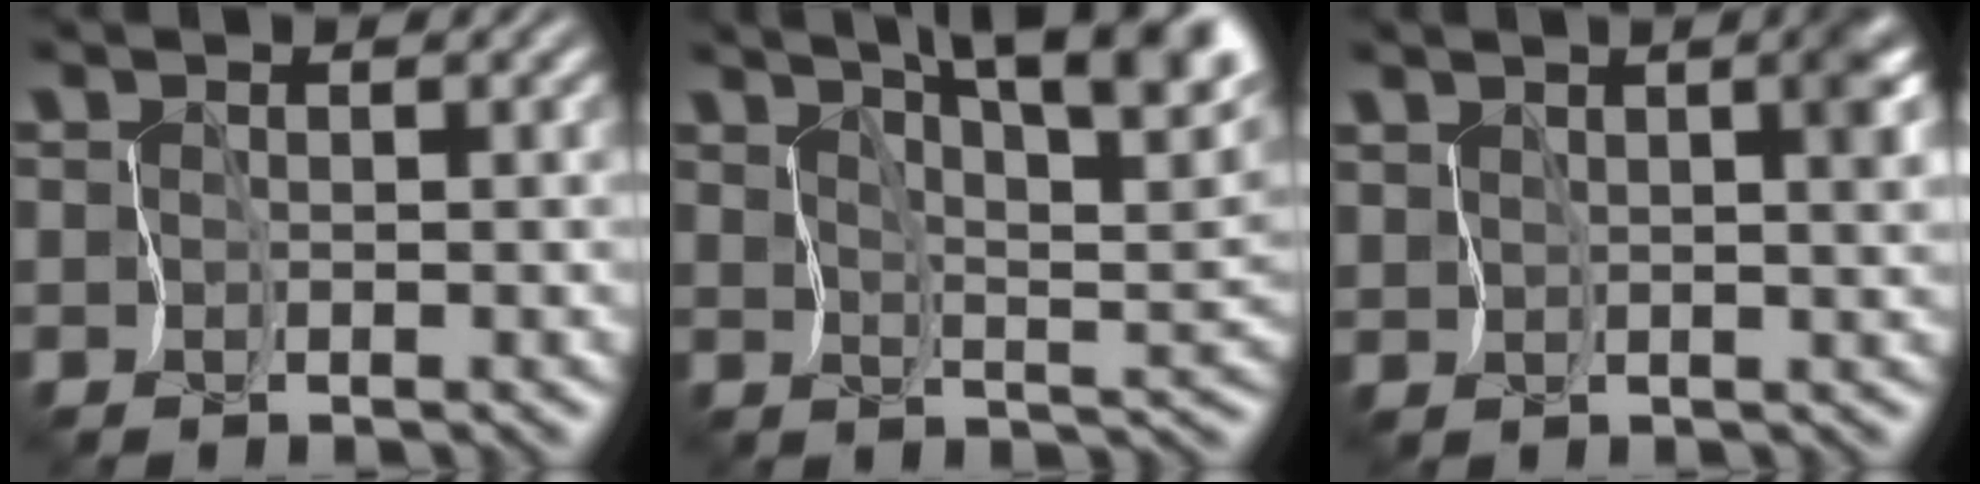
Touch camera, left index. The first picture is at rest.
{"total": 11.2, "force": [7.6, 2.9, 7.7], "torque": [-0.103, 0.017, 0.092]}
{"total": 4.7, "force": [1.5, 2.0, 4.0], "torque": [-0.054, 0.006, 0.024]}